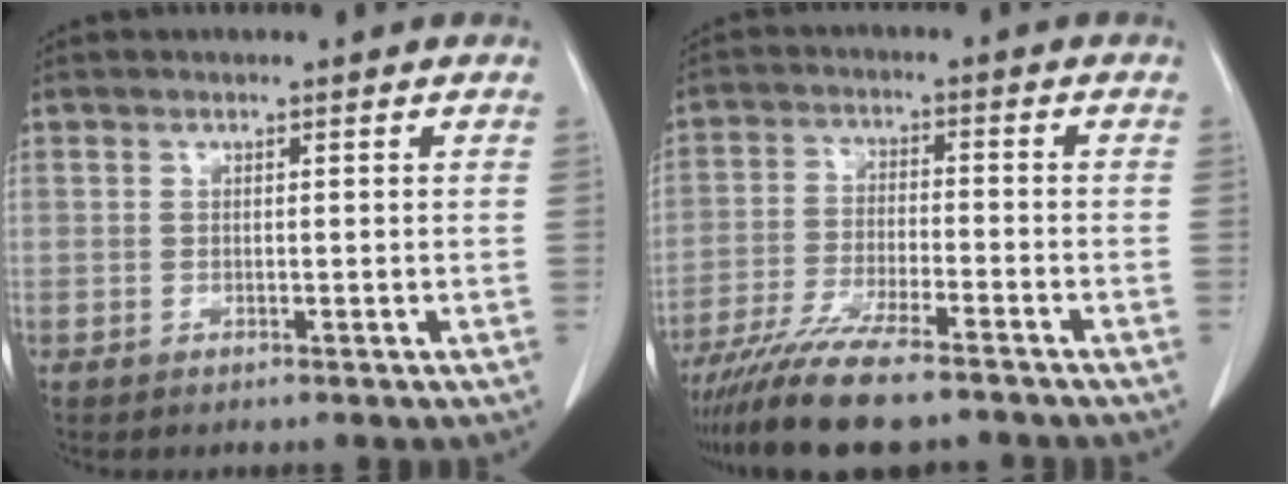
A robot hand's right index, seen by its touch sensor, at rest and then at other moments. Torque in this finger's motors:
{"motor_torque": [1.11, -1.03, 0.34, 0.21]}